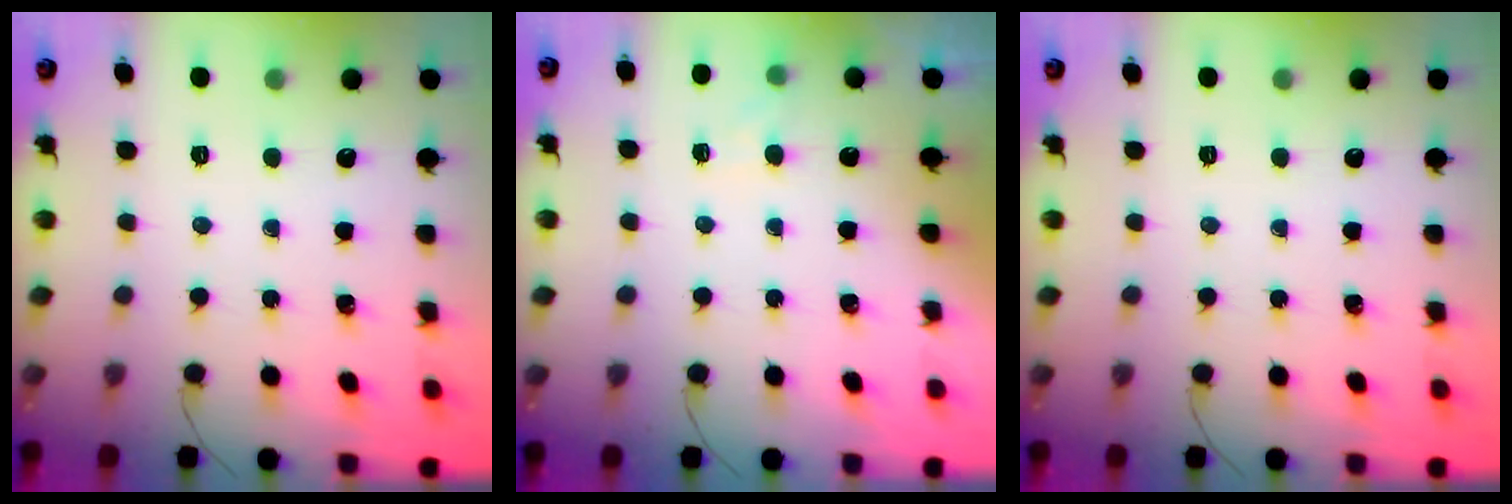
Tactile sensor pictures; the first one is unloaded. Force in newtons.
{"total": 4.9, "press": 4.6, "slide": 1.5}
{"total": 0.0}